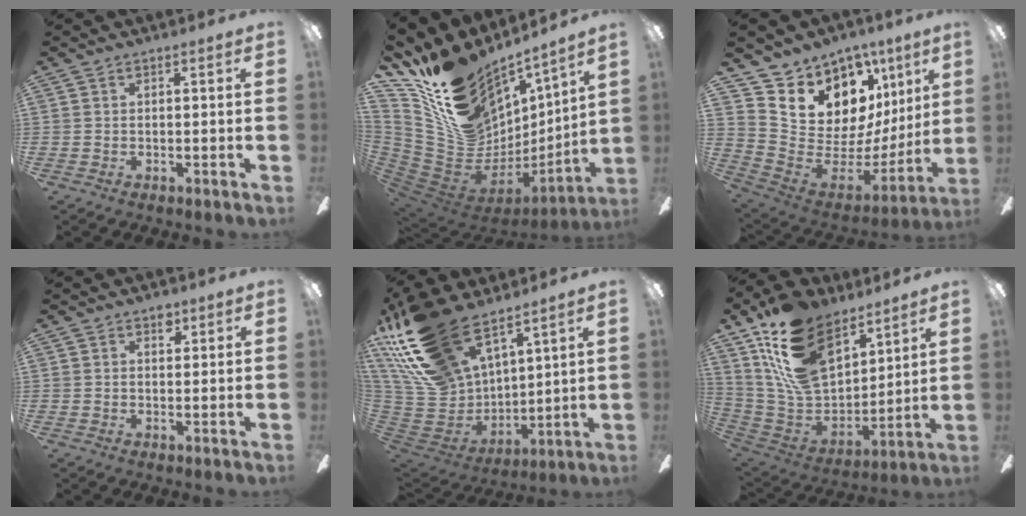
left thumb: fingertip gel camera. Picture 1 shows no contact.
{"total": 19.5, "force": [14.5, 10.7, 7.3], "torque": [-0.127, -0.130, 0.284]}
{"total": 14.9, "force": [9.6, 9.6, 6.1], "torque": [-0.107, -0.088, 0.192]}
{"total": 2.6, "force": [1.6, 1.6, 1.2], "torque": [-0.001, -0.006, 0.024]}
{"total": 25.1, "force": [17.5, 12.9, 12.6], "torque": [-0.282, -0.107, 0.327]}
{"total": 22.1, "force": [13.6, 12.5, 12.1], "torque": [-0.253, -0.069, 0.257]}